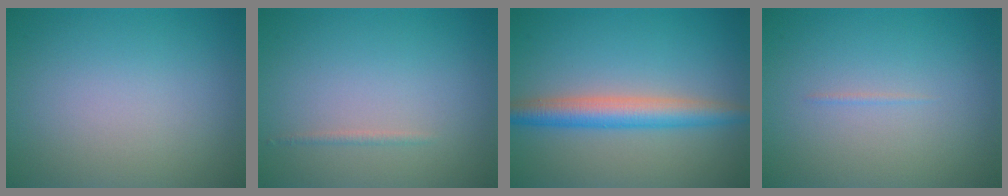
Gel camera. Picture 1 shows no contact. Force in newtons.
{"total": 0.6, "press": 0.6, "slide": 0.0}
{"total": 4.3, "press": 4.3, "slide": 0.1}
{"total": 0.7, "press": 0.7, "slide": 0.2}